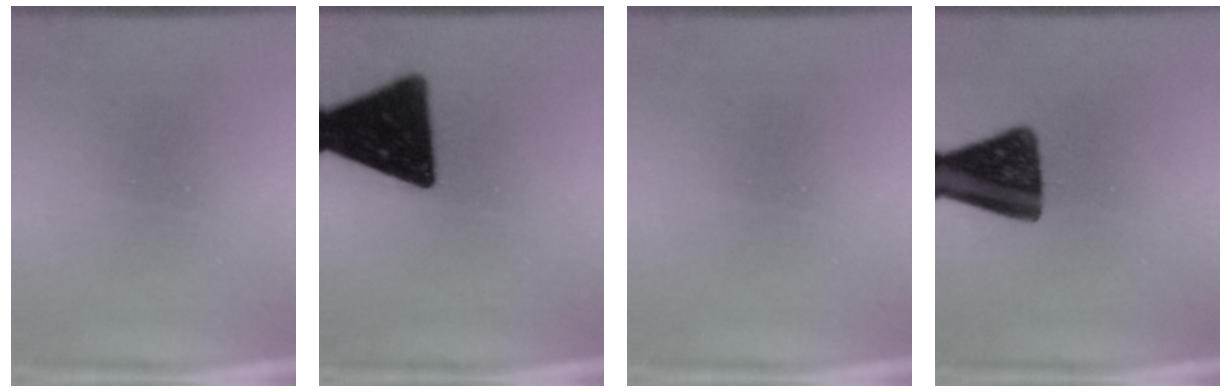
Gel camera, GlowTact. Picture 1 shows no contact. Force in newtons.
{"total": 17.2}
{"total": 0.0}
{"total": 14.7}